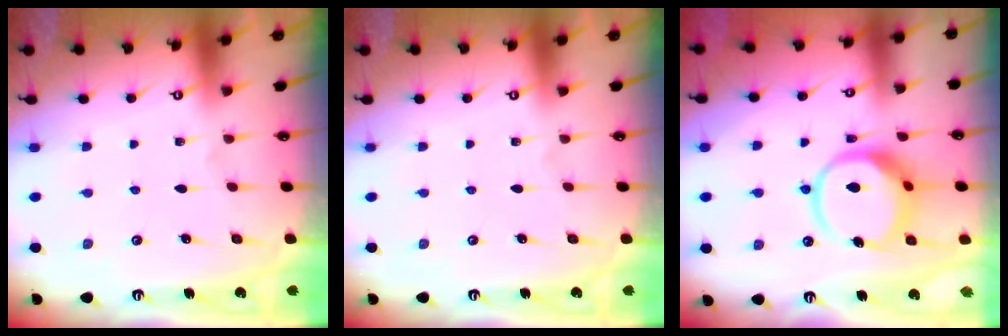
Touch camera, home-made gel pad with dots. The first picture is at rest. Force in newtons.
{"total": 0.0}
{"total": 12.1, "press": 12.0, "slide": 1.6}